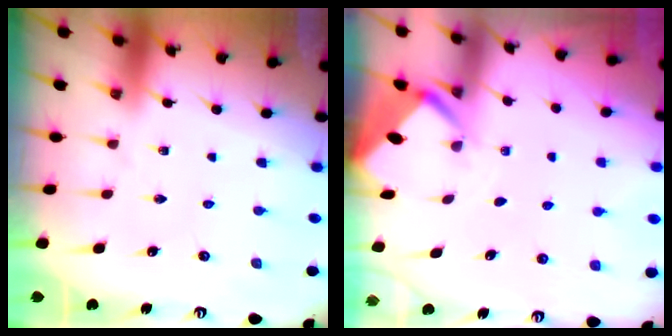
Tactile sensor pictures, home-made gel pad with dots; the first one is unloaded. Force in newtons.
{"total": 2.5, "press": 2.5, "slide": 0.1}